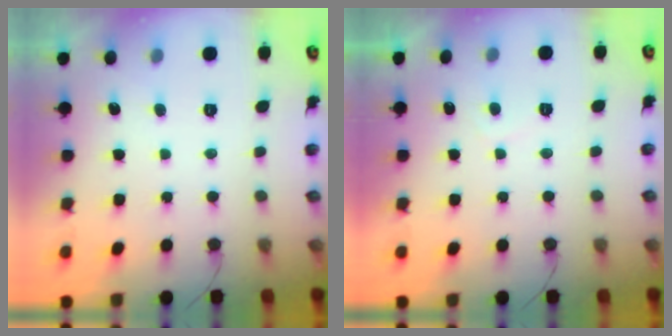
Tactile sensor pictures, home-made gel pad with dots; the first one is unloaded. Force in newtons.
{"total": 0.7, "press": 0.5, "slide": 0.5}